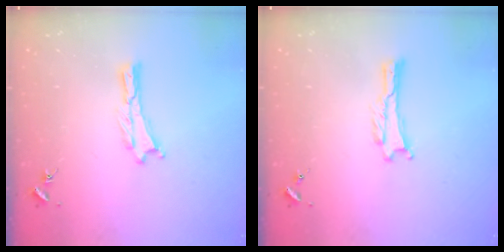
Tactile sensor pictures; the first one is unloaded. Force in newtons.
{"total": 0.0}